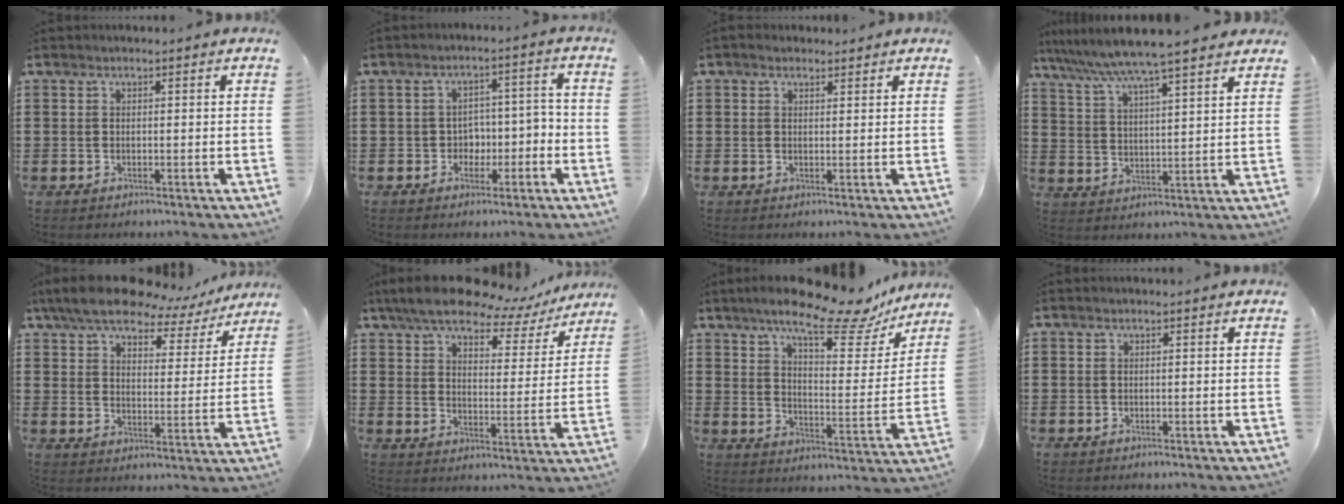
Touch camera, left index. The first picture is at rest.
{"total": 3.8, "force": [-1.8, 3.0, 1.4], "torque": [-0.040, 0.010, -0.042]}
{"total": 1.2, "force": [1.1, 0.5, 0.1], "torque": [-0.004, 0.006, 0.020]}
{"total": 6.6, "force": [5.9, -0.6, 2.9], "torque": [-0.082, -0.035, 0.097]}
{"total": 8.8, "force": [7.4, 2.7, 3.8], "torque": [-0.090, -0.036, 0.128]}
{"total": 9.3, "force": [8.1, 2.4, 4.0], "torque": [-0.090, -0.044, 0.137]}
{"total": 13.6, "force": [10.9, 2.2, 7.9], "torque": [-0.148, -0.058, 0.179]}
{"total": 0.0}